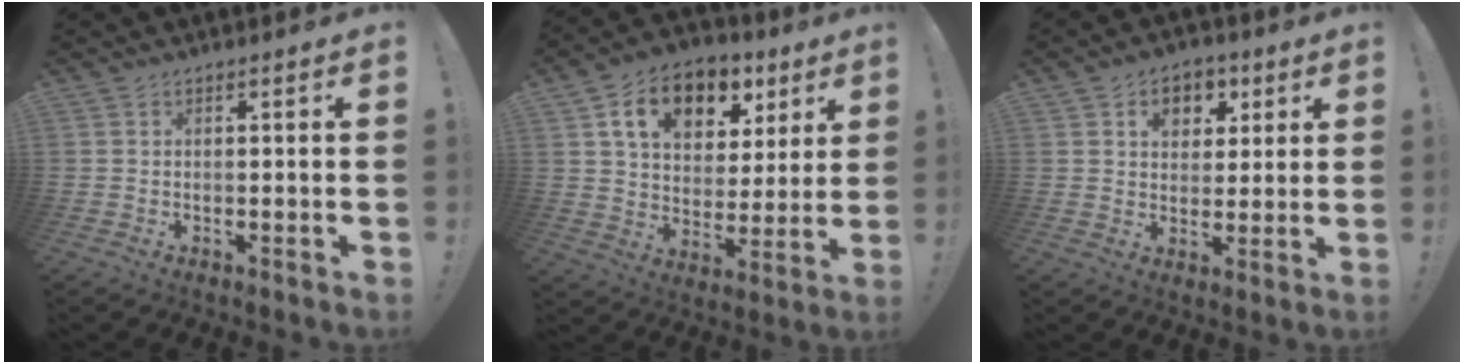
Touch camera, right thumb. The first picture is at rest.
{"total": 15.0, "force": [7.5, 10.0, 8.3], "torque": [-0.133, -0.025, 0.138]}
{"total": 8.3, "force": [3.5, 6.4, 4.0], "torque": [-0.055, -0.008, 0.064]}